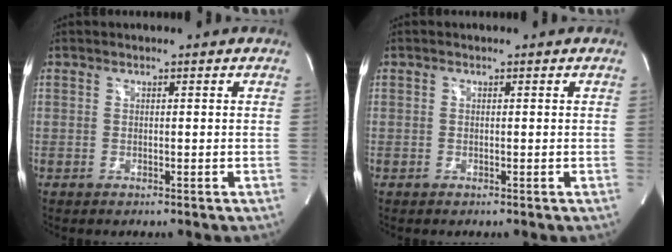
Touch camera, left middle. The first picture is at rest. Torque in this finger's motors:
{"motor_torque": [1.25, -0.34, 0.55, 0.16]}